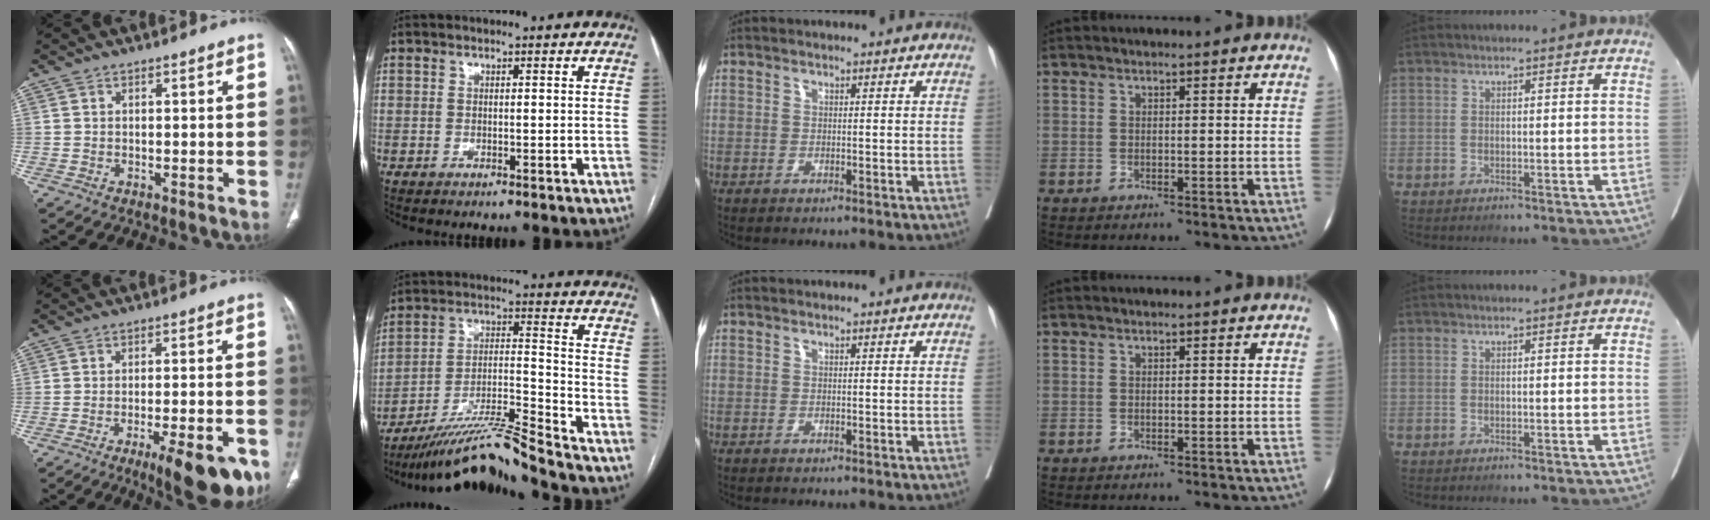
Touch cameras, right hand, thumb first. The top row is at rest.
{"thumb": {"total": 13.3, "force": [-7.2, 3.6, 10.7], "torque": [-0.112, 0.023, -0.096]}, "index": {"total": 12.8, "force": [-11.6, -1.9, 5.1], "torque": [-0.084, 0.009, -0.208]}}